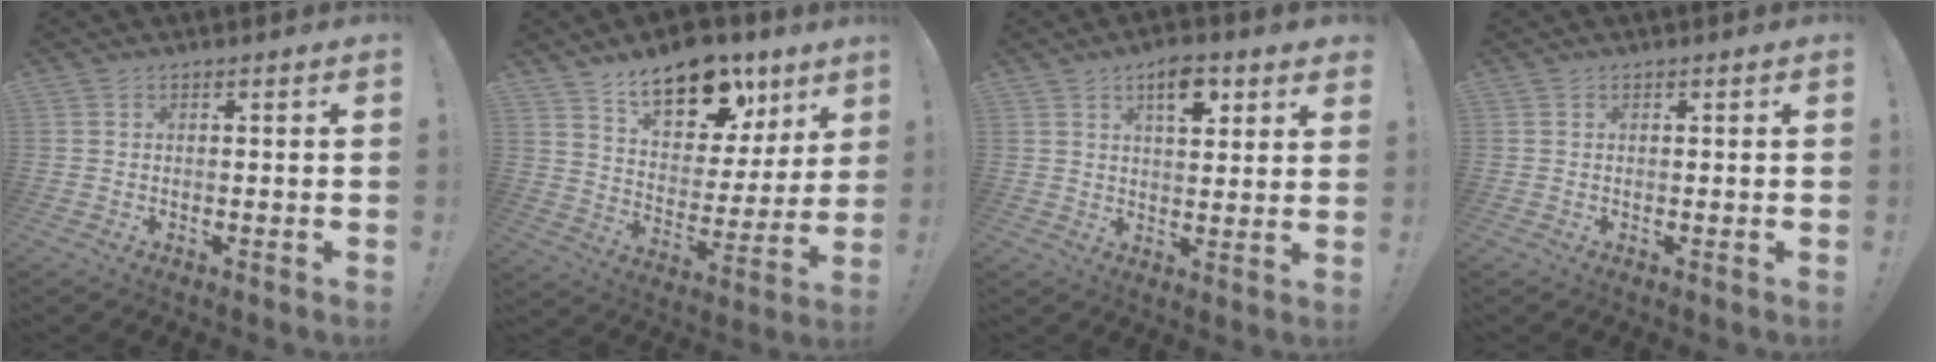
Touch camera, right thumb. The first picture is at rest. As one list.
[{"total": 17.8, "force": [12.2, 9.2, 9.2], "torque": [-0.118, -0.089, 0.214]}, {"total": 8.7, "force": [4.7, 3.9, 6.2], "torque": [-0.072, -0.020, 0.077]}, {"total": 0.0}]